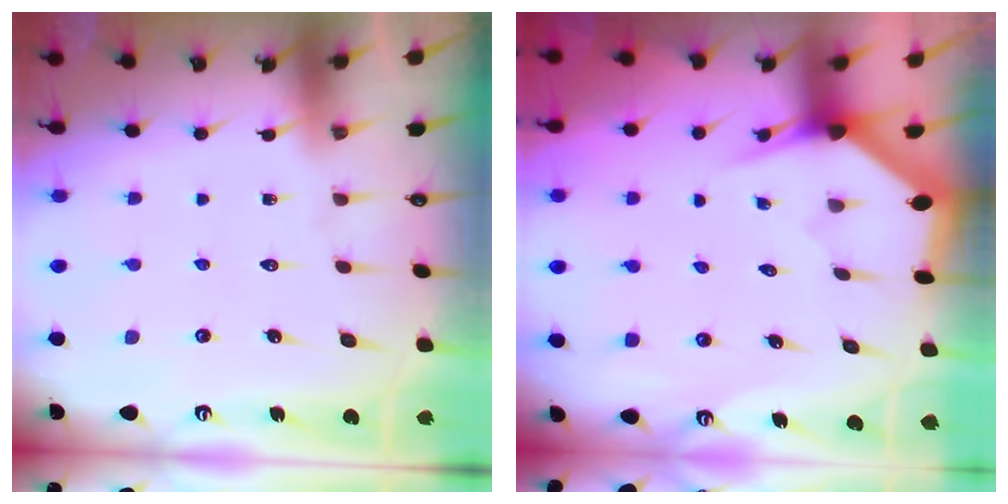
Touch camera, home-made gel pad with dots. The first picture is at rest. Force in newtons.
{"total": 3.0, "press": 3.0, "slide": 0.1}